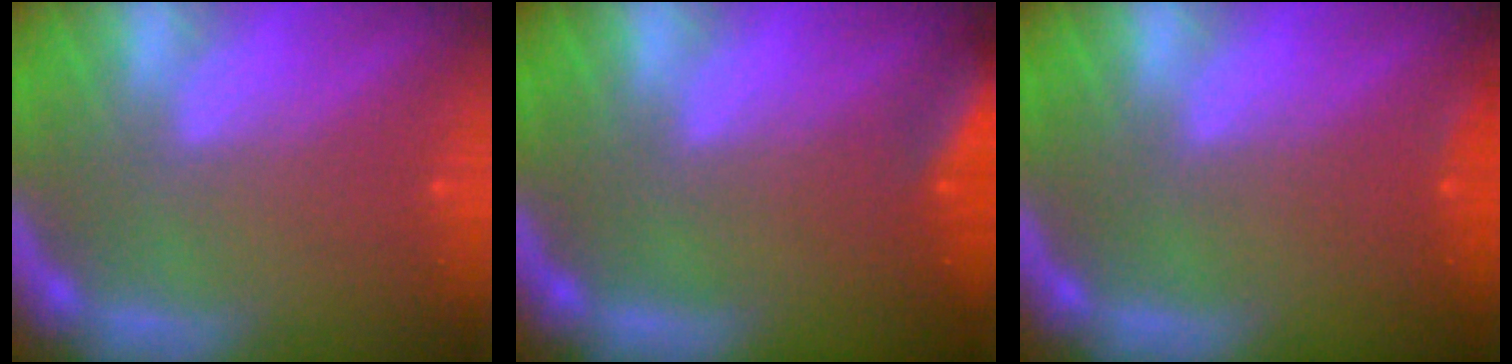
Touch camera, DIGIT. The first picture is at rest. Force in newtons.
{"total": 4.4}
{"total": 0.9}